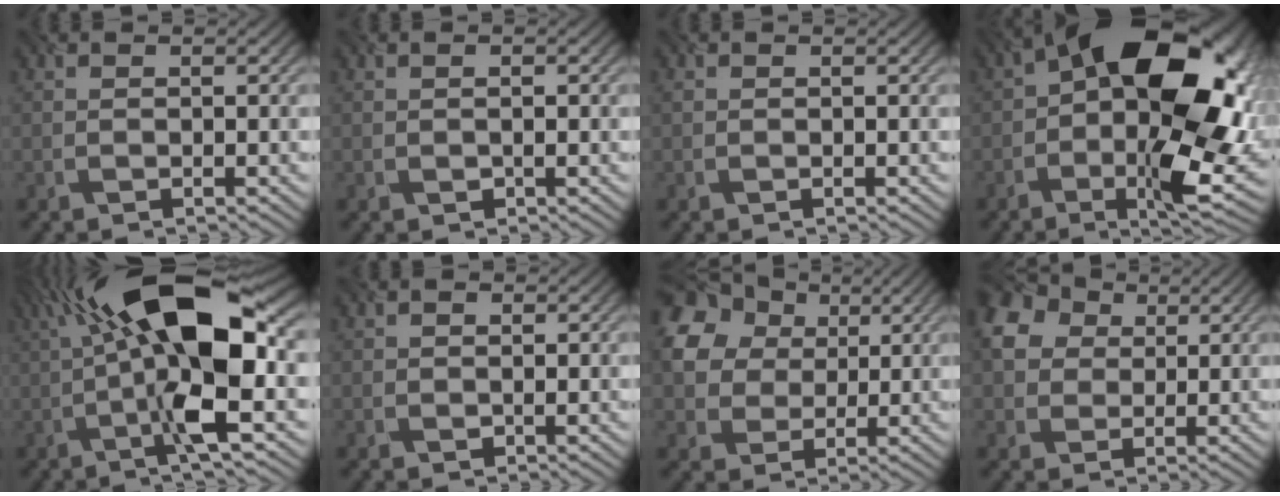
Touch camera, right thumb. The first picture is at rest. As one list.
[{"total": 0.8, "force": [-0.1, 0.6, 0.5], "torque": [-0.005, 0.001, 0.000]}, {"total": 0.5, "force": [-0.1, 0.5, 0.0], "torque": [-0.002, -0.005, 0.000]}, {"total": 19.8, "force": [1.8, 10.2, 16.9], "torque": [-0.258, 0.002, 0.031]}, {"total": 16.5, "force": [1.1, 5.2, 15.6], "torque": [-0.273, 0.034, 0.001]}, {"total": 1.0, "force": [0.1, 1.0, 0.2], "torque": [-0.001, -0.005, 0.000]}, {"total": 14.8, "force": [5.4, 11.6, 7.4], "torque": [-0.215, 0.035, 0.108]}, {"total": 8.5, "force": [2.8, 6.6, 4.6], "torque": [-0.125, 0.027, 0.045]}]